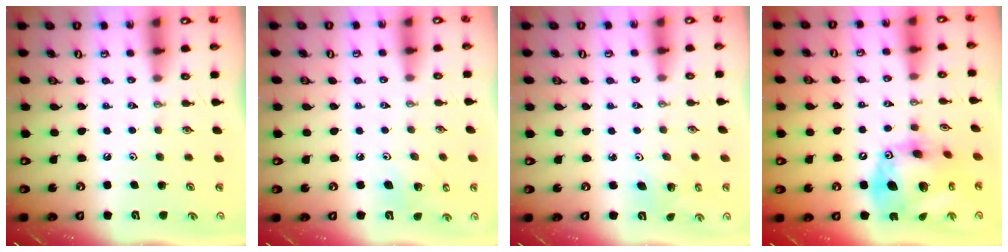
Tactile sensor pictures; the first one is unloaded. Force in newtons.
{"total": 5.4, "press": 5.0, "slide": 2.1}
{"total": 2.7, "press": 2.7, "slide": 0.2}
{"total": 21.2, "press": 21.1, "slide": 2.5}